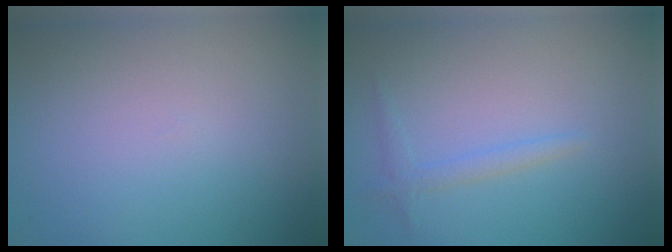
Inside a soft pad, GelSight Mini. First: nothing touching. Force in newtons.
{"total": 1.3, "press": 1.3, "slide": 0.1}